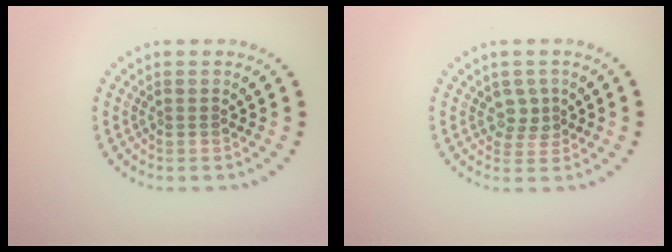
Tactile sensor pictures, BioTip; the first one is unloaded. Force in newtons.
{"total": 1.9, "press": 1.5, "slide": 1.2}